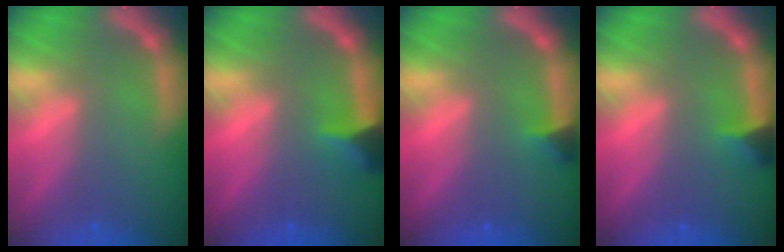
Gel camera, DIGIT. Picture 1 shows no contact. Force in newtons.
{"total": 2.9}
{"total": 1.4}
{"total": 1.9}